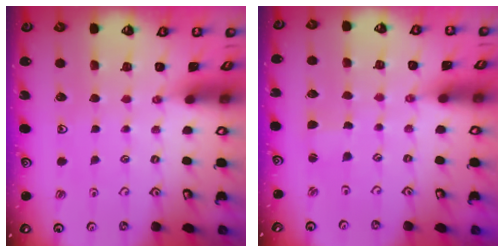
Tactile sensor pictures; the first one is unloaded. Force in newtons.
{"total": 1.4, "press": 1.4, "slide": 0.3}